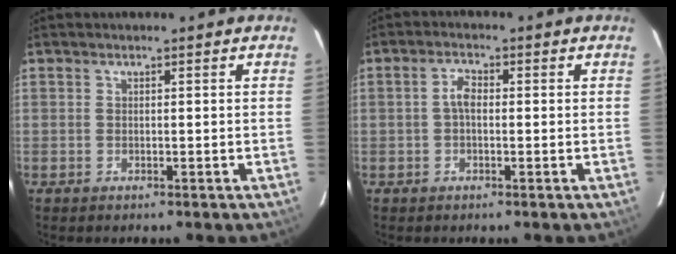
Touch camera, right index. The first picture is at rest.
{"total": 2.6, "force": [-0.2, 1.4, 2.2], "torque": [-0.046, 0.010, -0.002]}